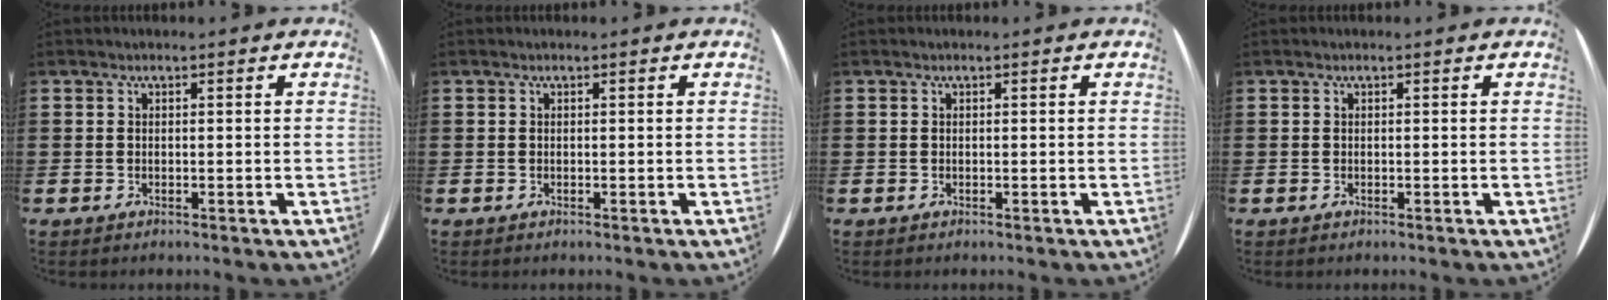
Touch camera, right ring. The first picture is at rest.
{"total": 0.0}
{"total": 0.0}
{"total": 0.0}